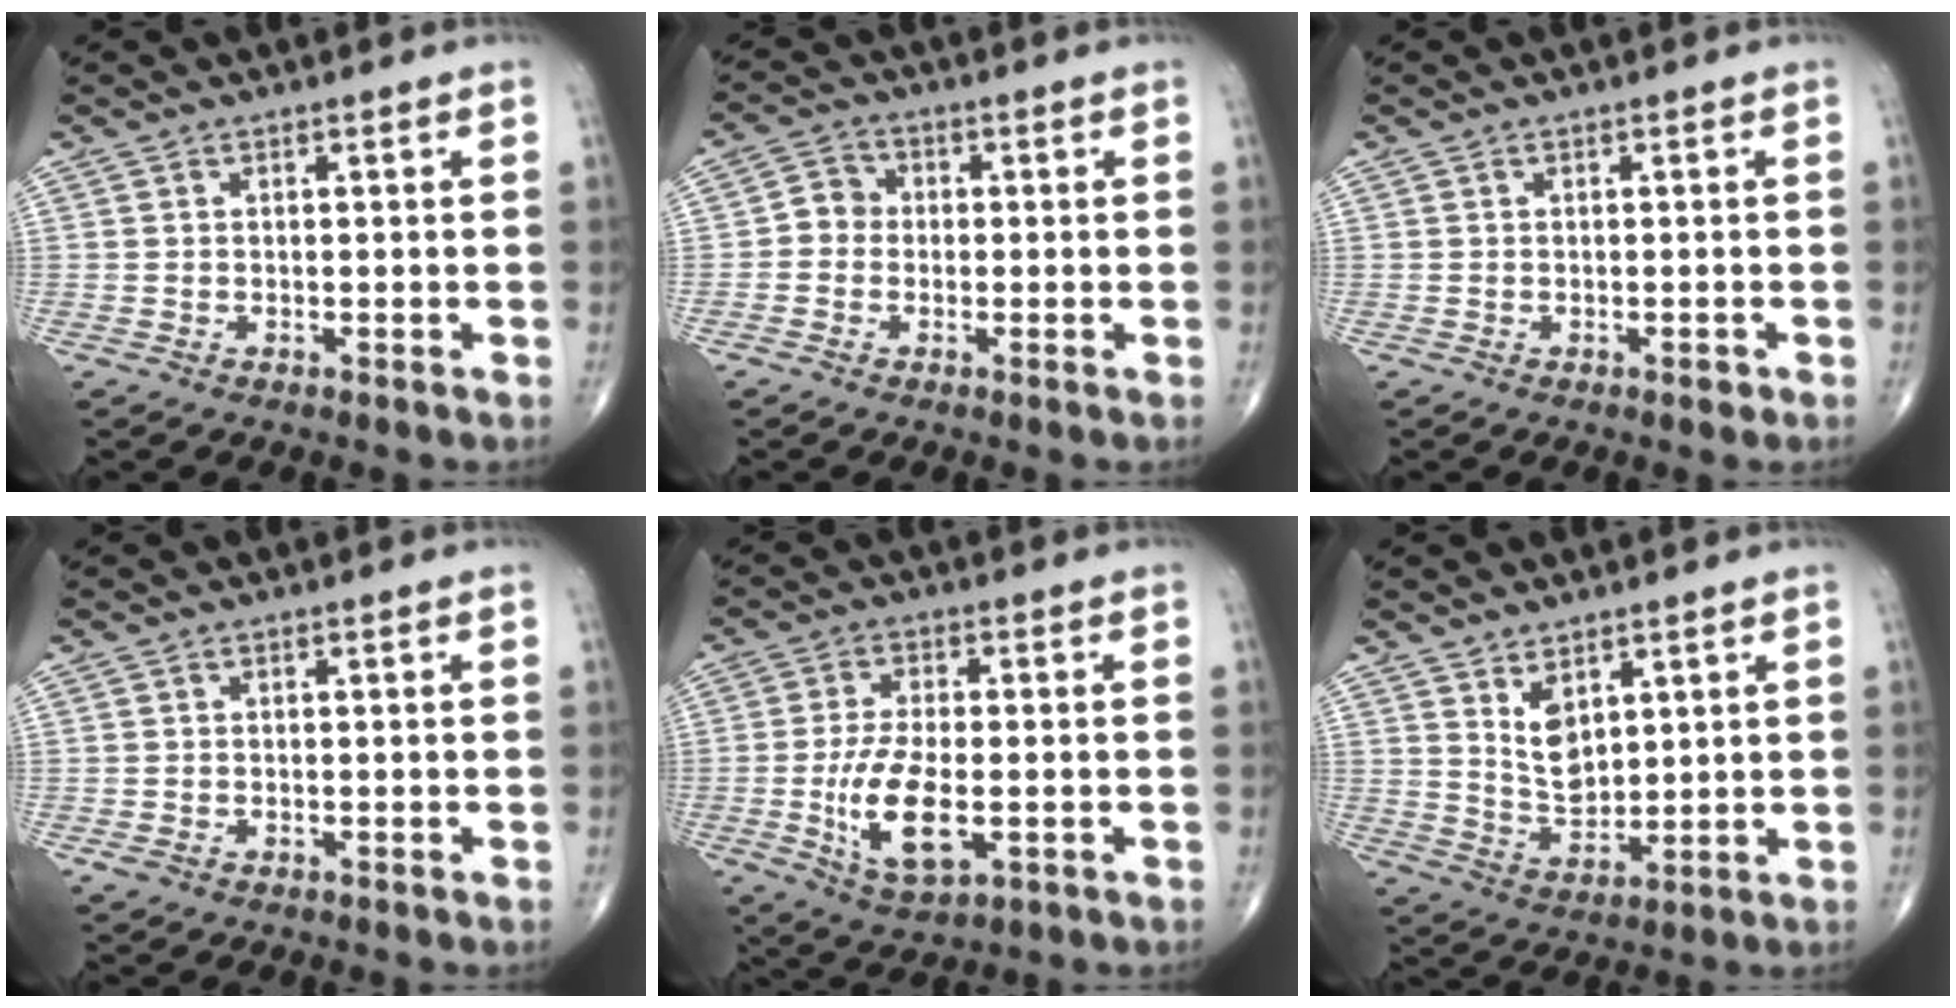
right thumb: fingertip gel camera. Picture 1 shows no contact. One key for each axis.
{"total": 3.9, "fx": -0.6, "fy": 3.5, "fz": 1.6, "tx": -0.008, "ty": 0.013, "tz": -0.022}
{"total": 0.8, "fx": -0.4, "fy": 0.4, "fz": 0.6, "tx": -0.006, "ty": 0.000, "tz": -0.005}
{"total": 1.3, "fx": -0.5, "fy": 0.9, "fz": 0.8, "tx": -0.019, "ty": 0.001, "tz": -0.008}
{"total": 11.2, "fx": -2.3, "fy": 4.9, "fz": 9.8, "tx": -0.187, "ty": -0.005, "tz": -0.036}
{"total": 6.4, "fx": 3.0, "fy": 3.7, "fz": 4.2, "tx": -0.061, "ty": -0.032, "tz": 0.068}